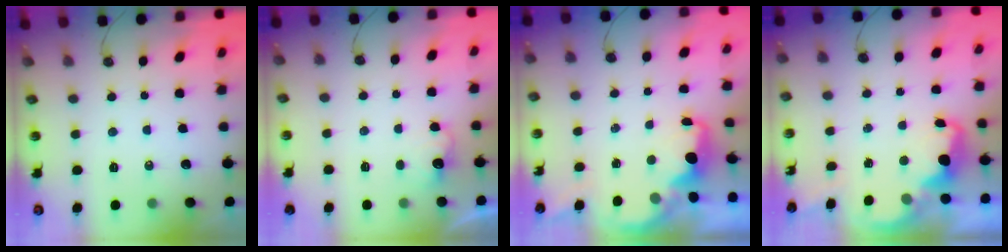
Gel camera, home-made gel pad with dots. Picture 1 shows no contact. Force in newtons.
{"total": 2.8, "press": 2.7, "slide": 0.9}
{"total": 2.3, "press": 2.1, "slide": 0.8}
{"total": 2.6, "press": 2.5, "slide": 0.7}